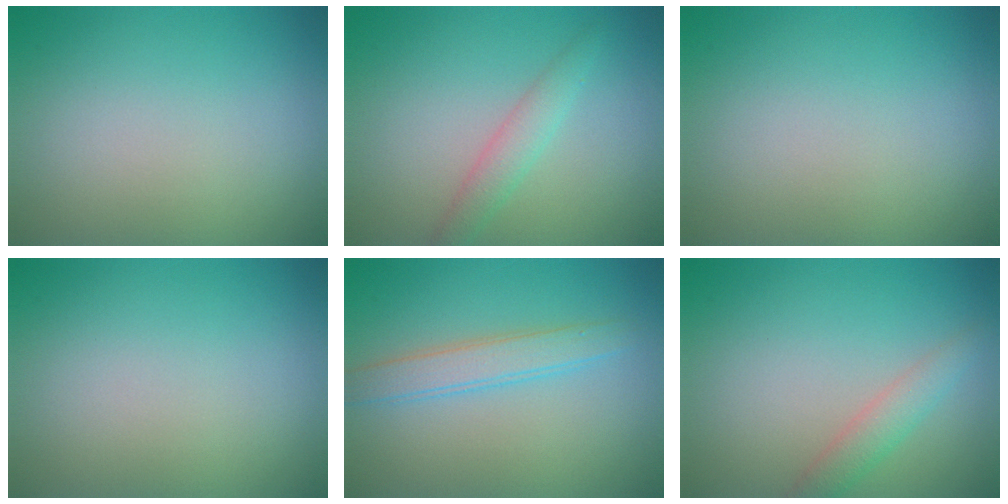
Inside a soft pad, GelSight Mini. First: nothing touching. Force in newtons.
{"total": 1.6, "press": 1.6, "slide": 0.1}
{"total": 0.0}
{"total": 0.0}
{"total": 2.7, "press": 2.7, "slide": 0.1}
{"total": 2.1, "press": 2.1, "slide": 0.1}